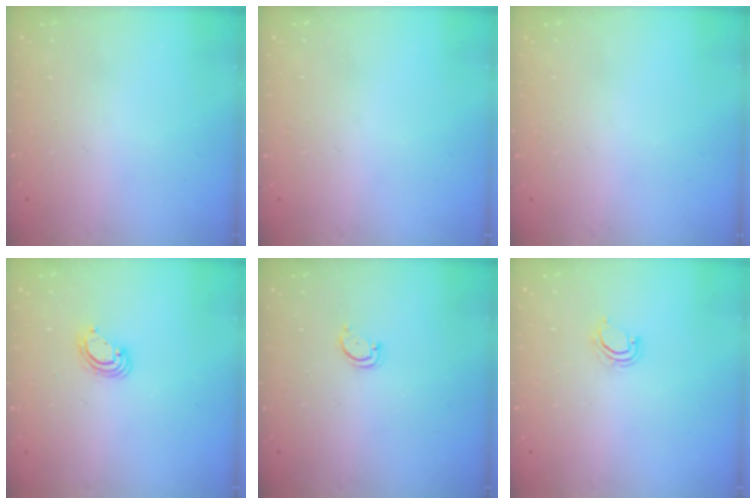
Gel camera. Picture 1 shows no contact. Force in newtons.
{"total": 0.0}
{"total": 0.0}
{"total": 4.6, "press": 4.6, "slide": 0.2}
{"total": 2.8, "press": 2.8, "slide": 0.3}
{"total": 2.2, "press": 2.2, "slide": 0.1}